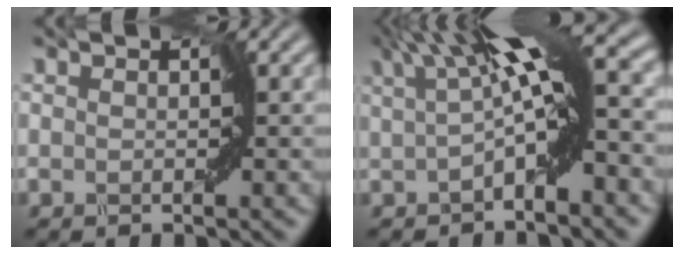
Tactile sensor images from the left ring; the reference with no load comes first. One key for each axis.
{"total": 5.6, "fx": 0.3, "fy": 0.5, "fz": 5.6, "tx": -0.092, "ty": 0.016, "tz": 0.000}